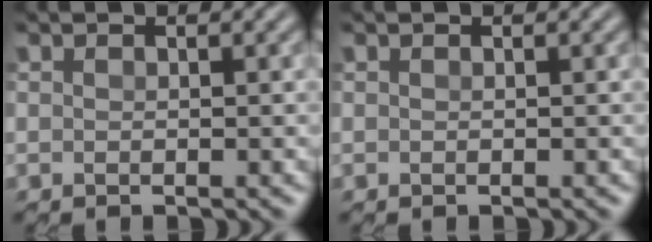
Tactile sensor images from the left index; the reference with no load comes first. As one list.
[{"total": 0.0}]